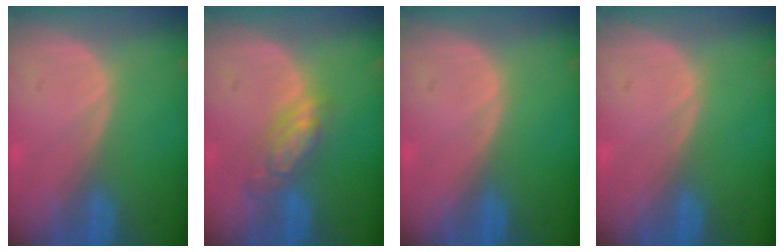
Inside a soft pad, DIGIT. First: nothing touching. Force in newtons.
{"total": 5.5, "press": 4.7, "slide": 2.8}
{"total": 0.0}
{"total": 0.0}